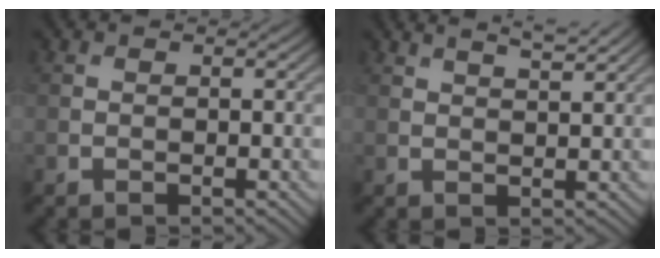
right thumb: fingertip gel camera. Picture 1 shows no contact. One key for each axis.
{"total": 3.3, "fx": 2.8, "fy": 0.4, "fz": 1.7, "tx": -0.023, "ty": 0.007, "tz": 0.042}